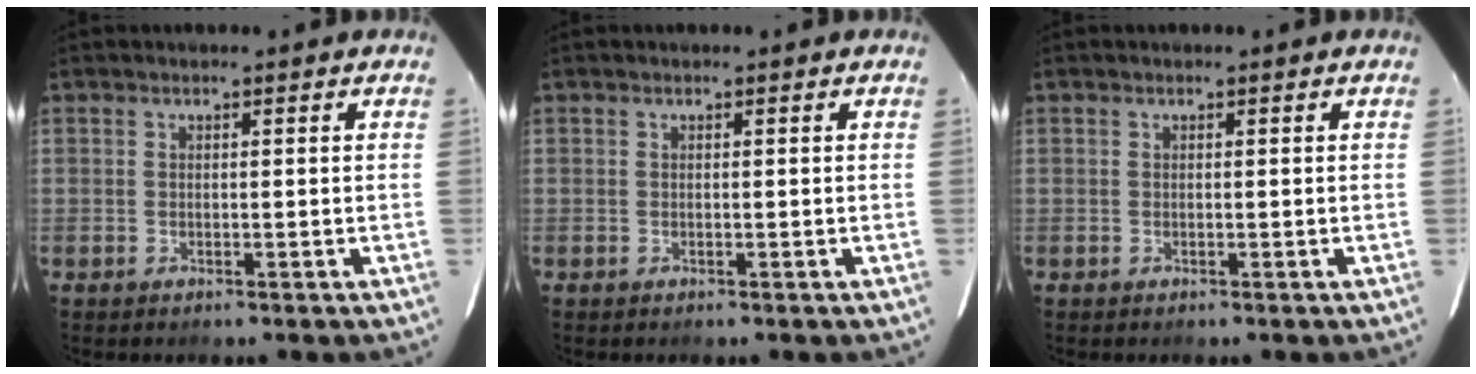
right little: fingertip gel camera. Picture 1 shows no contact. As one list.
[{"total": 0.0}, {"total": 0.0}]